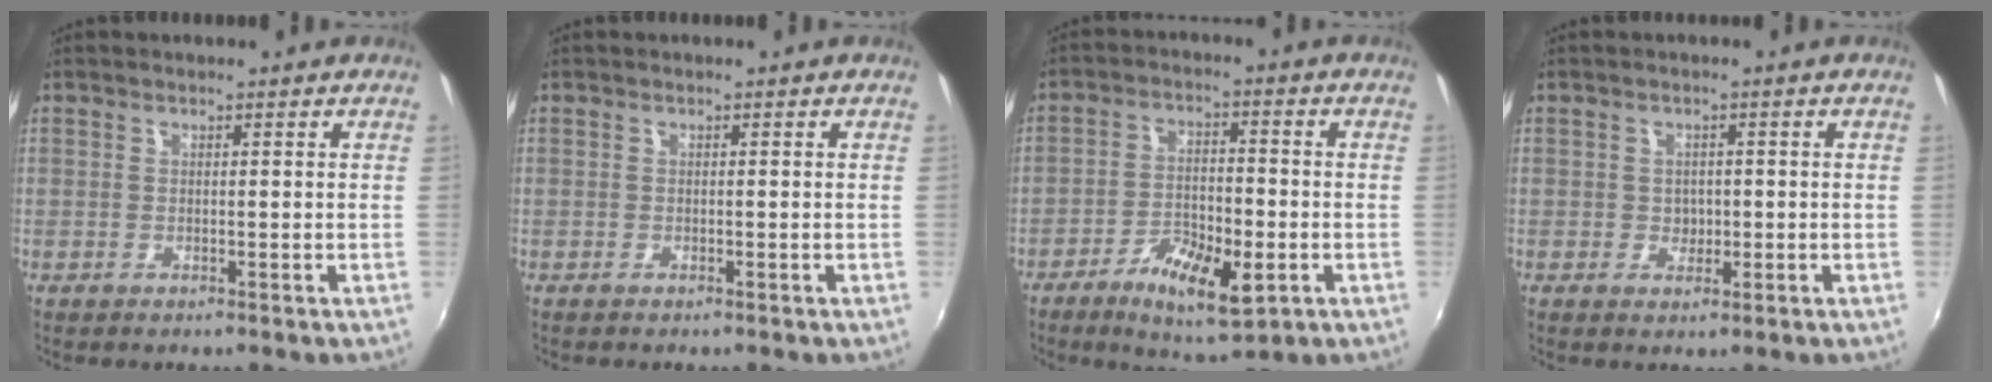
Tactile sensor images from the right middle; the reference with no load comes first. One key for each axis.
{"total": 0.0}
{"total": 10.3, "fx": -5.0, "fy": 3.7, "fz": 8.2, "tx": -0.165, "ty": -0.013, "tz": -0.083}
{"total": 2.3, "fx": -0.4, "fy": 2.1, "fz": 0.9, "tx": -0.012, "ty": 0.001, "tz": -0.005}